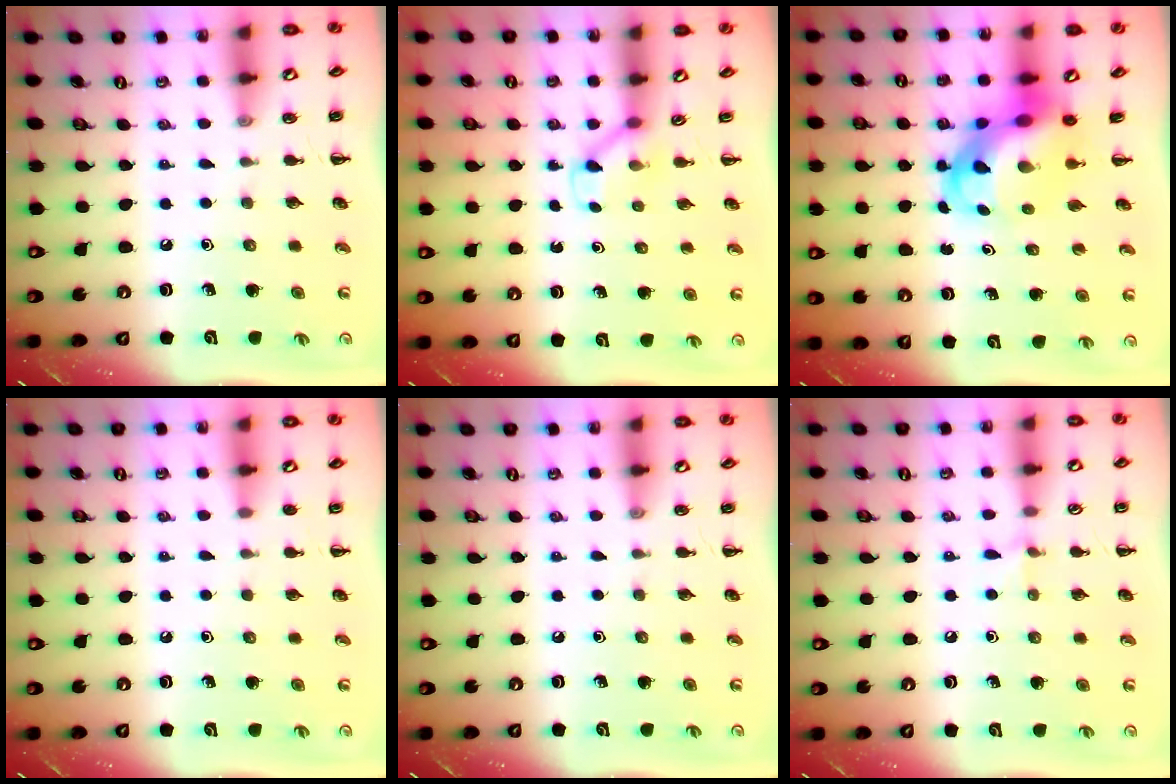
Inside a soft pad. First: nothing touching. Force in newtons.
{"total": 2.6, "press": 2.4, "slide": 0.9}
{"total": 7.3, "press": 7.0, "slide": 2.1}
{"total": 0.5, "press": 0.5, "slide": 0.1}
{"total": 0.0}
{"total": 5.0, "press": 4.6, "slide": 1.8}